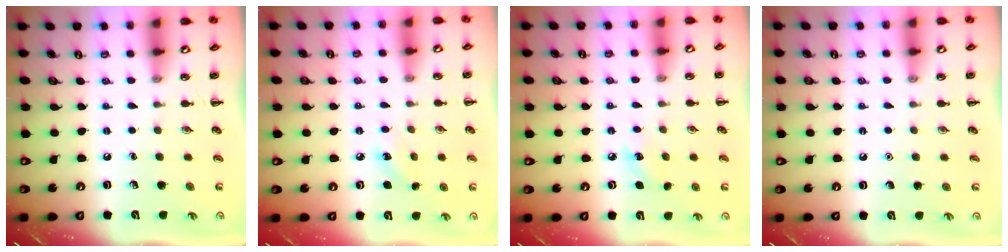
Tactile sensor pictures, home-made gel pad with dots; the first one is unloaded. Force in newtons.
{"total": 6.1, "press": 5.9, "slide": 1.7}
{"total": 6.8, "press": 6.6, "slide": 1.7}
{"total": 1.5, "press": 1.5, "slide": 0.1}